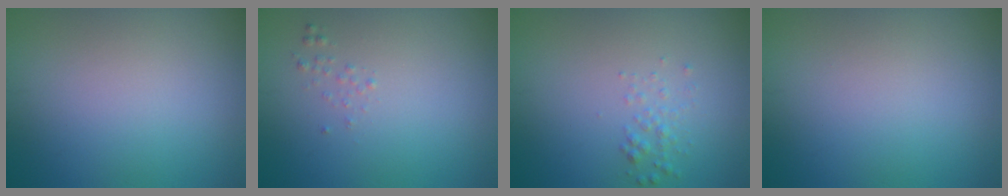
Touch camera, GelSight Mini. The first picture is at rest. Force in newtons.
{"total": 0.6, "press": 0.6, "slide": 0.1}
{"total": 1.1, "press": 1.1, "slide": 0.0}
{"total": 0.0}